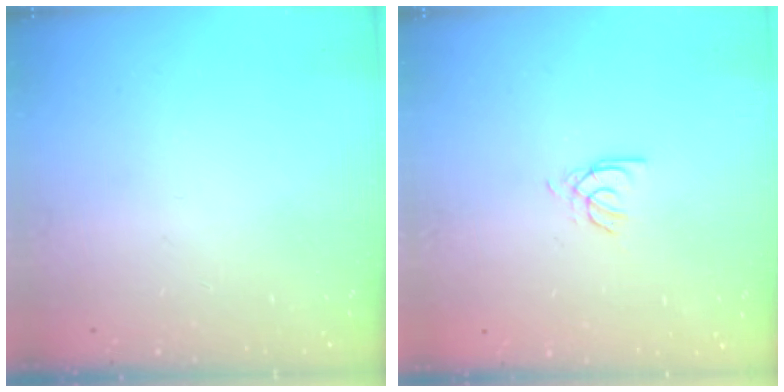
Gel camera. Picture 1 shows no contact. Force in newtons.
{"total": 2.7, "press": 2.7, "slide": 0.2}